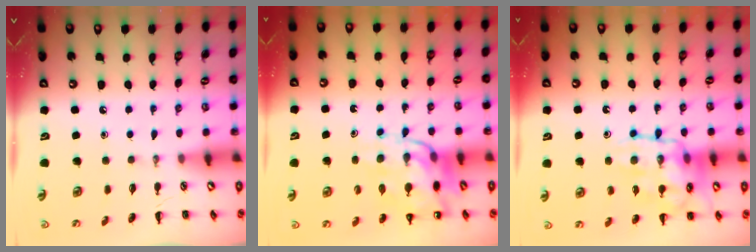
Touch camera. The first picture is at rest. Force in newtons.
{"total": 13.1, "press": 12.6, "slide": 3.5}
{"total": 16.1, "press": 16.0, "slide": 1.5}